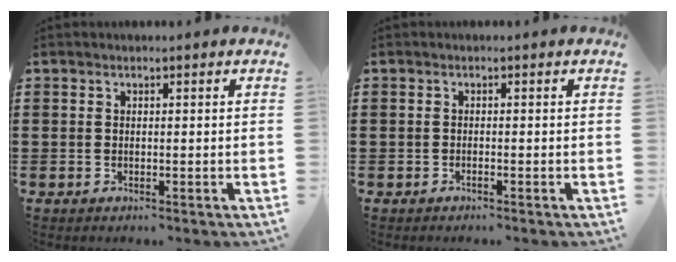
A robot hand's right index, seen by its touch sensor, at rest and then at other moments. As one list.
[{"total": 0.0}]